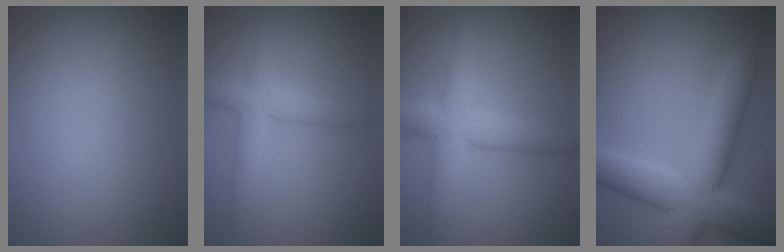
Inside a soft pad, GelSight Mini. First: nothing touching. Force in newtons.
{"total": 3.2, "press": 3.2, "slide": 0.1}
{"total": 5.6, "press": 5.5, "slide": 0.3}
{"total": 8.0, "press": 8.0, "slide": 0.4}